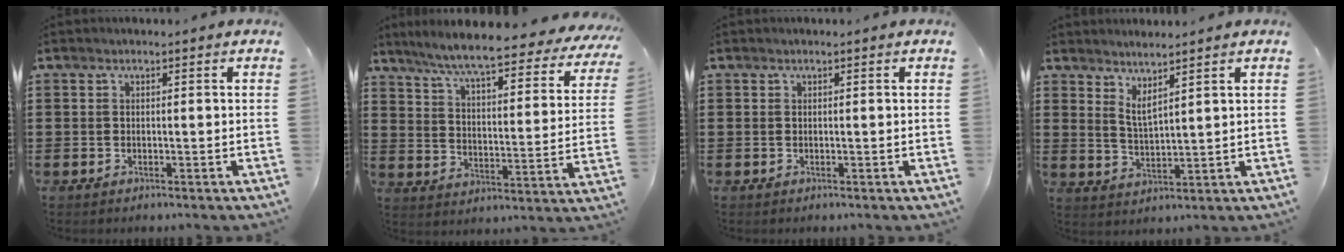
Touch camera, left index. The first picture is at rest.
{"total": 7.9, "force": [6.9, -0.2, 3.8], "torque": [-0.102, -0.047, 0.113]}
{"total": 0.0}
{"total": 2.9, "force": [2.5, 0.0, 1.5], "torque": [-0.038, -0.006, 0.045]}